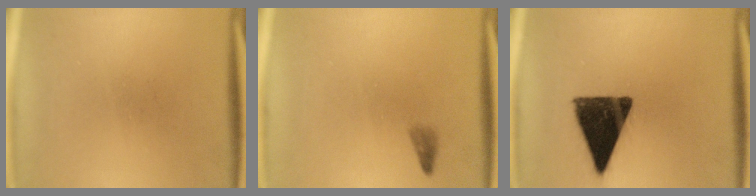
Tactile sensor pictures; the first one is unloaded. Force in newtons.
{"total": 0.9}
{"total": 13.7}